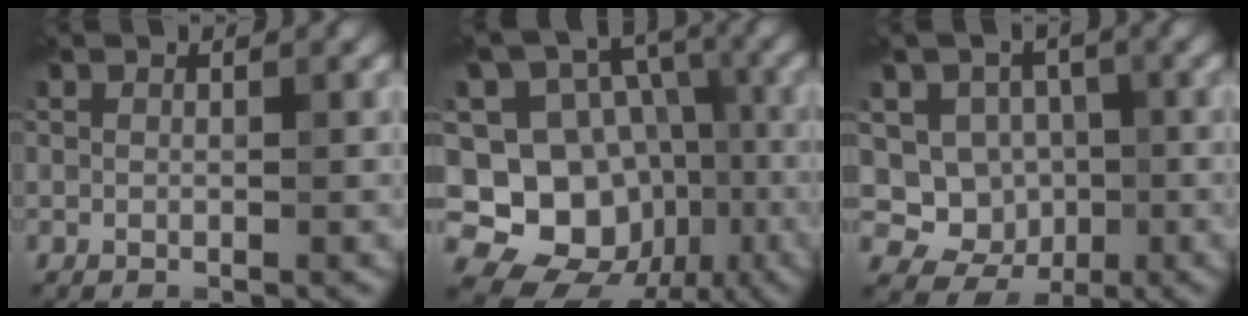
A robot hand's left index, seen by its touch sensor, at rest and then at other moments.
{"total": 15.7, "force": [-4.4, 13.6, 6.5], "torque": [-0.136, 0.008, -0.065]}
{"total": 6.6, "force": [-0.7, 6.2, 2.3], "torque": [-0.037, 0.019, -0.034]}